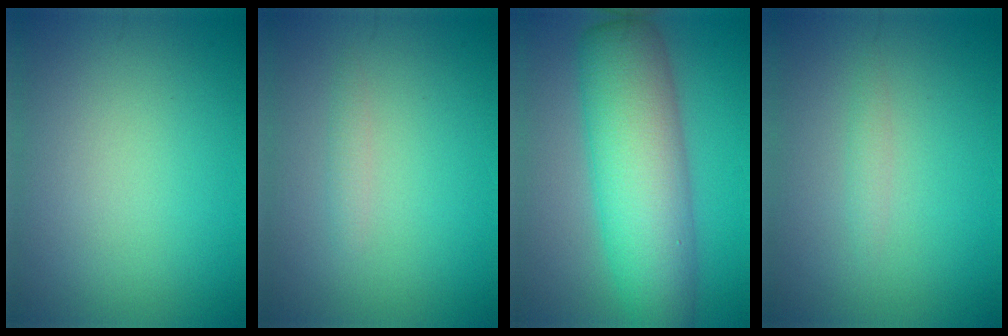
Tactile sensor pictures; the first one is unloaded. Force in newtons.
{"total": 0.9, "press": 0.9, "slide": 0.1}
{"total": 10.2, "press": 10.2, "slide": 0.3}
{"total": 0.9, "press": 0.9, "slide": 0.0}